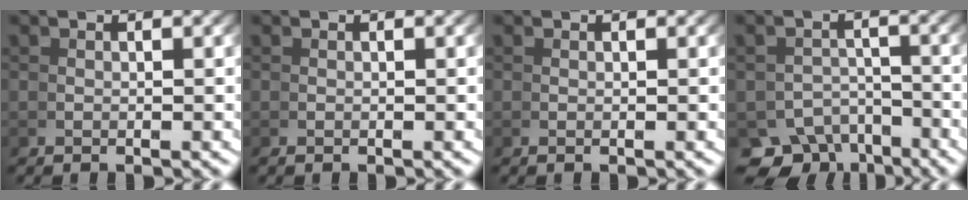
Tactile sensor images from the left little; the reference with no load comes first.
{"total": 0.0}
{"total": 2.1, "force": [0.1, -1.9, -1.0], "torque": [0.029, -0.003, 0.009]}
{"total": 6.7, "force": [-5.1, 3.8, 2.2], "torque": [-0.009, -0.032, -0.080]}